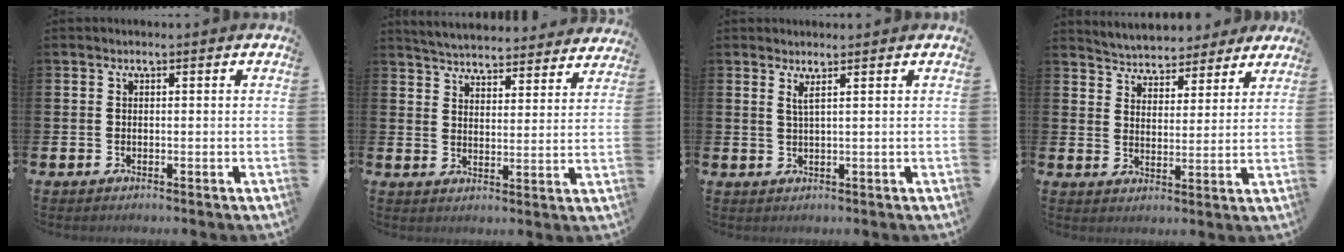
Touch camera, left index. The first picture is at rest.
{"total": 5.2, "force": [5.2, 0.7, 0.1], "torque": [-0.018, -0.042, 0.089]}
{"total": 1.4, "force": [1.1, -0.4, 0.7], "torque": [-0.017, -0.002, 0.020]}
{"total": 5.1, "force": [4.9, 1.3, -0.3], "torque": [-0.013, -0.040, 0.084]}